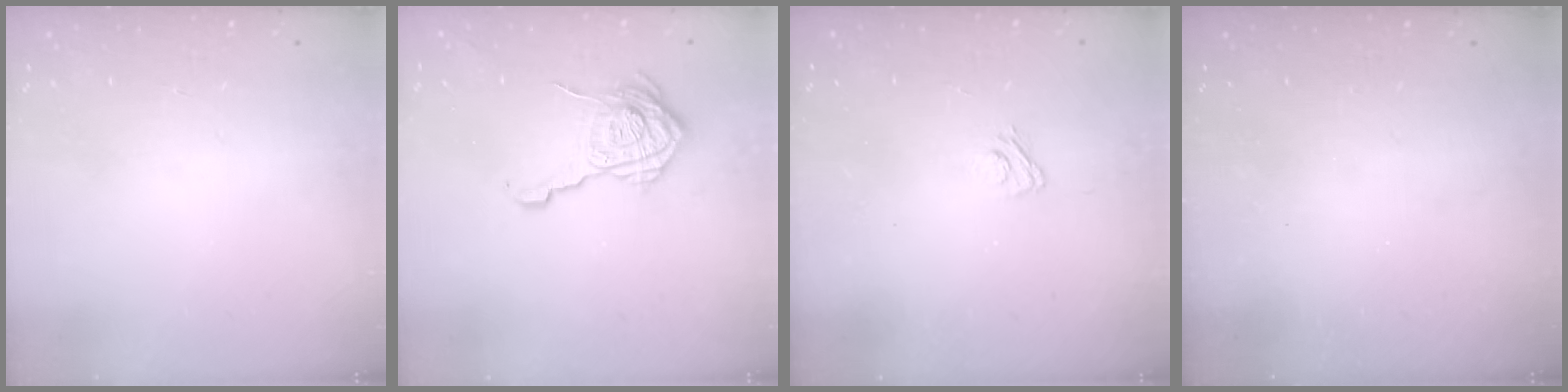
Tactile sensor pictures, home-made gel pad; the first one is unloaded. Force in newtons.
{"total": 18.1, "press": 18.1, "slide": 0.8}
{"total": 2.9, "press": 2.6, "slide": 1.2}
{"total": 2.4, "press": 2.3, "slide": 0.8}